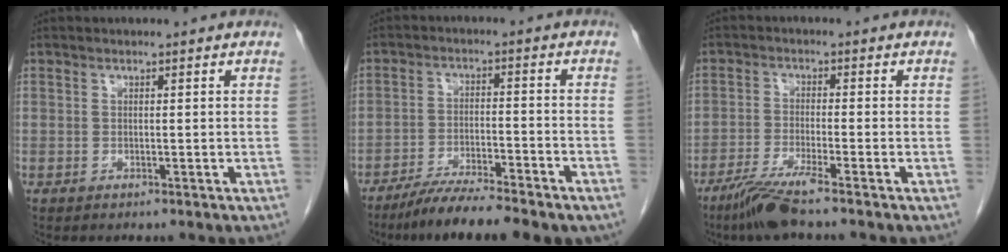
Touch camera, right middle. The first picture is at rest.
{"total": 10.6, "force": [-8.6, 1.1, 6.2], "torque": [-0.096, -0.019, -0.138]}
{"total": 5.9, "force": [-4.4, -0.6, 3.9], "torque": [-0.080, -0.021, -0.091]}